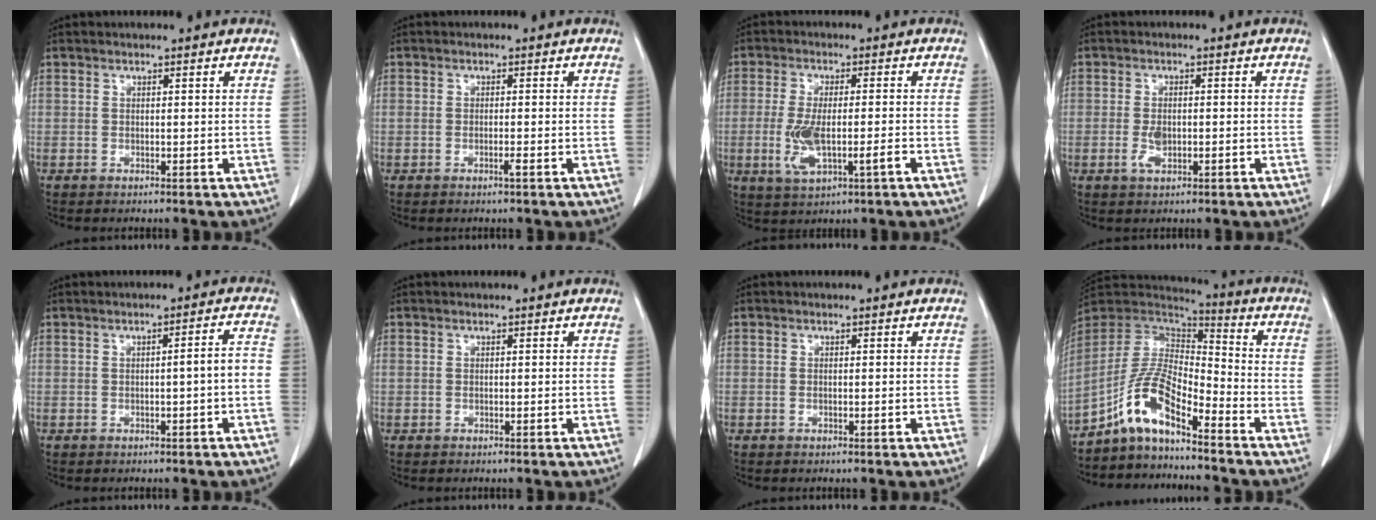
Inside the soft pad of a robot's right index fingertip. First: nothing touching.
{"total": 1.1, "force": [-0.5, 0.1, 1.0], "torque": [-0.018, 0.001, -0.007]}
{"total": 7.3, "force": [-2.0, 1.9, 6.8], "torque": [-0.140, -0.003, -0.028]}
{"total": 2.7, "force": [-0.6, 1.3, 2.3], "torque": [-0.046, 0.002, -0.007]}
{"total": 2.8, "force": [-0.9, 0.1, 2.7], "torque": [-0.034, 0.007, -0.014]}
{"total": 0.0}
{"total": 0.0}
{"total": 10.3, "force": [-7.1, 2.3, 7.2], "torque": [-0.158, 0.019, -0.135]}